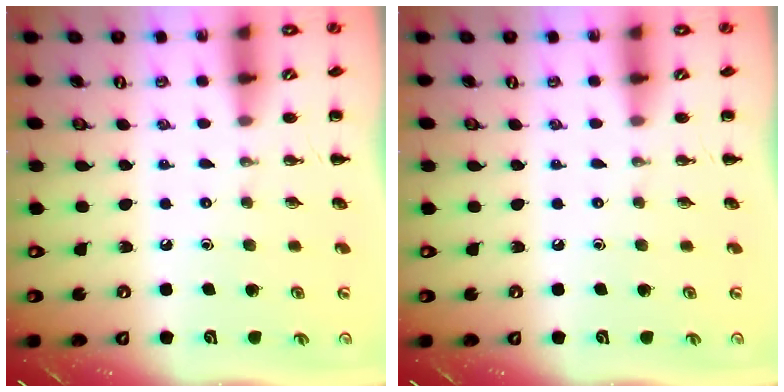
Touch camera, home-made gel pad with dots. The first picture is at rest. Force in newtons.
{"total": 0.0}